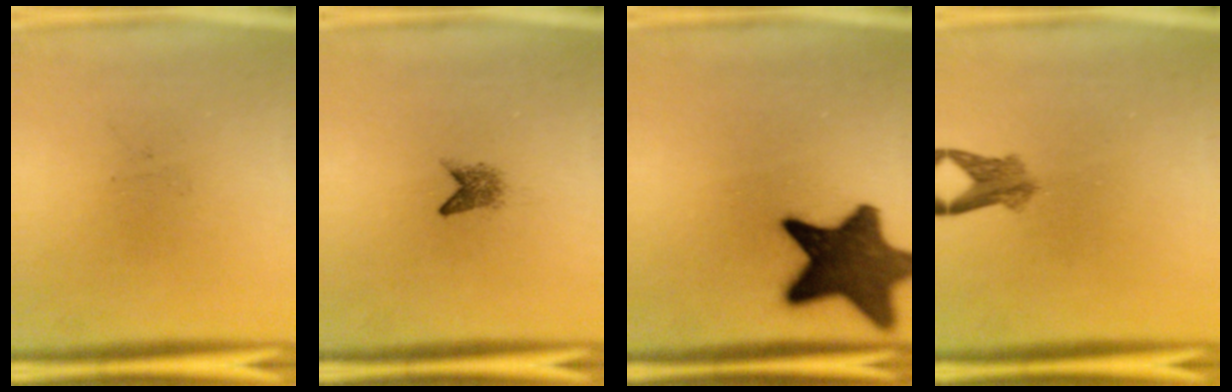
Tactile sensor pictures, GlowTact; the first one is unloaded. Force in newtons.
{"total": 1.8}
{"total": 15.3}
{"total": 3.5}